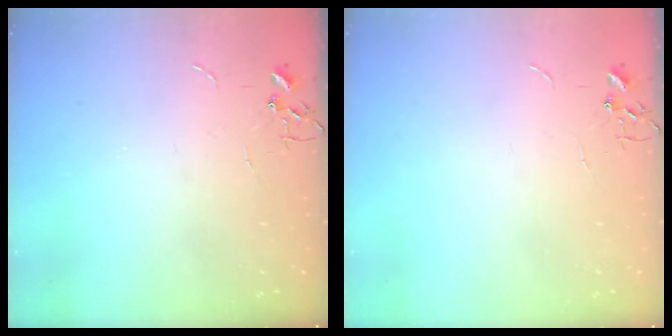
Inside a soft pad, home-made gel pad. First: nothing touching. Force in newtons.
{"total": 0.0}